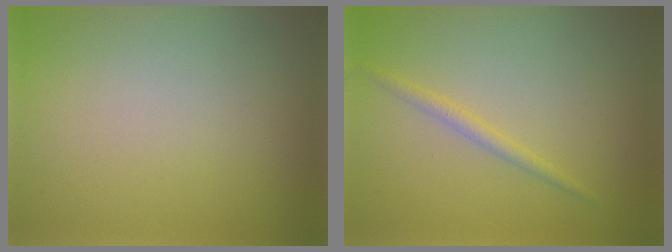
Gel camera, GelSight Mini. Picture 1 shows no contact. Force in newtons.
{"total": 1.3, "press": 1.3, "slide": 0.1}